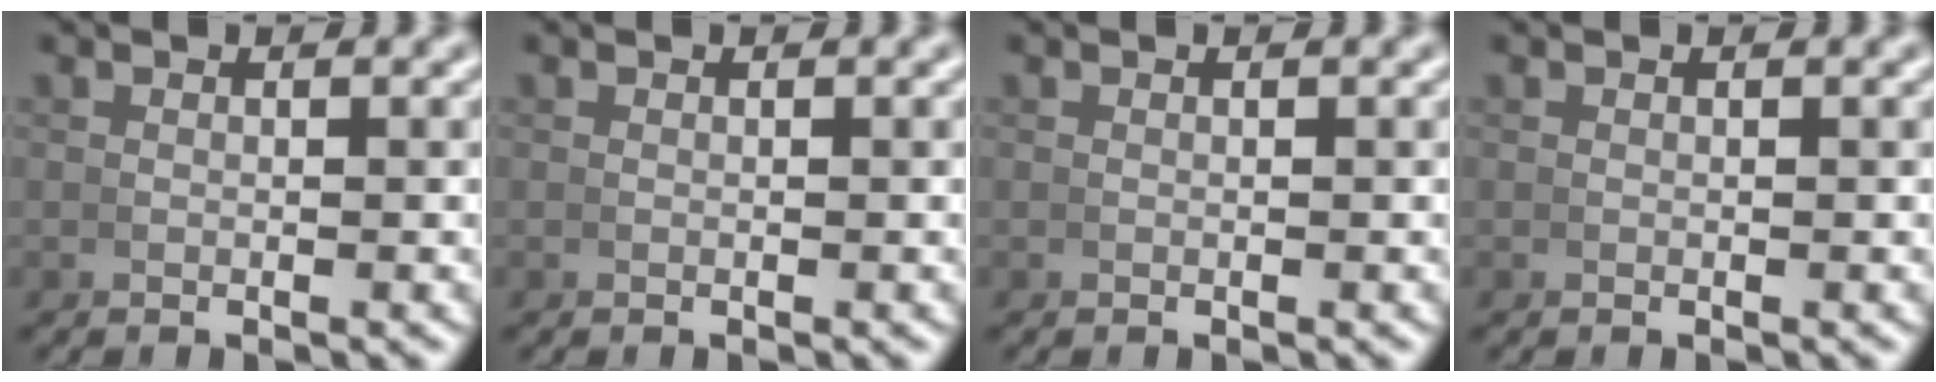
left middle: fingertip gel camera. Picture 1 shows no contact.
{"total": 0.0}
{"total": 0.0}
{"total": 0.0}